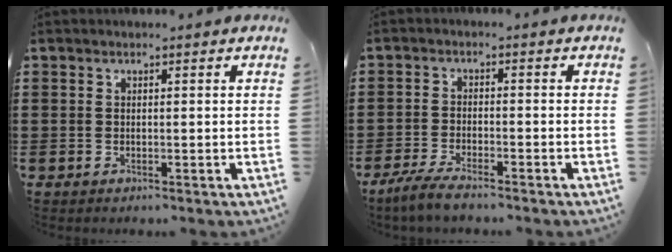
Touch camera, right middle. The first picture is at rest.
{"total": 3.8, "force": [-3.3, 0.5, 1.7], "torque": [-0.043, -0.003, -0.067]}